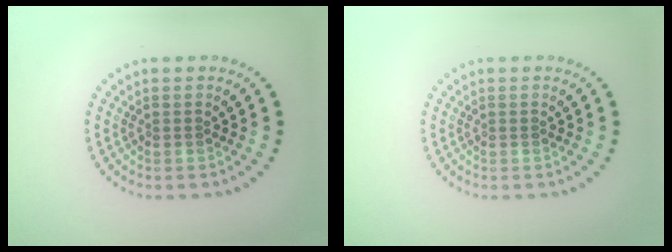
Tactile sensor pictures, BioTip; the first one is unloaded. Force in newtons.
{"total": 0.0}